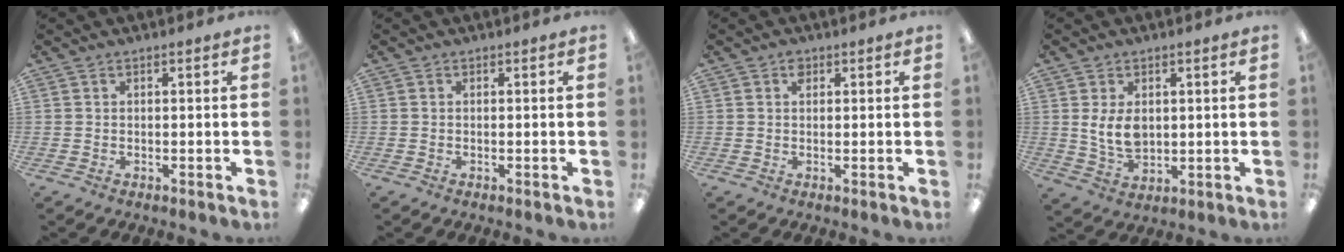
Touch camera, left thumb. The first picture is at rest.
{"total": 0.0}
{"total": 1.5, "force": [0.8, 0.9, 0.8], "torque": [-0.010, -0.001, 0.013]}
{"total": 6.7, "force": [1.7, 4.1, 5.0], "torque": [-0.112, -0.006, 0.028]}